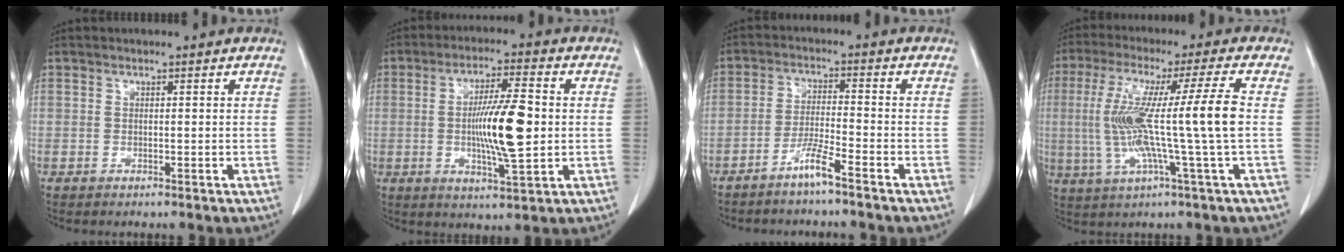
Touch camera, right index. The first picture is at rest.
{"total": 10.9, "force": [-0.4, 1.3, 10.9], "torque": [-0.190, -0.006, -0.009]}
{"total": 4.5, "force": [-3.4, -0.6, 2.8], "torque": [-0.058, -0.005, -0.072]}
{"total": 14.3, "force": [-0.4, -1.7, 14.2], "torque": [-0.268, 0.007, -0.011]}